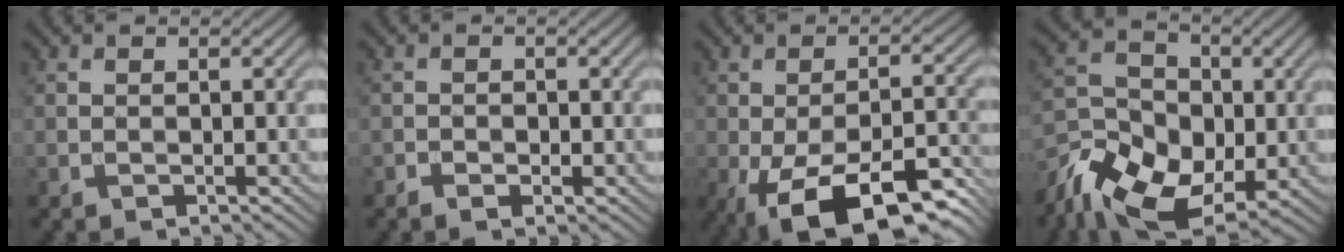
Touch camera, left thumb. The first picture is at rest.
{"total": 1.3, "force": [-0.6, 0.8, 0.8], "torque": [-0.012, -0.002, -0.012]}
{"total": 15.5, "force": [-8.2, 6.3, 11.6], "torque": [-0.179, -0.022, -0.130]}
{"total": 11.9, "force": [-5.3, 8.0, 7.1], "torque": [-0.156, -0.017, -0.109]}